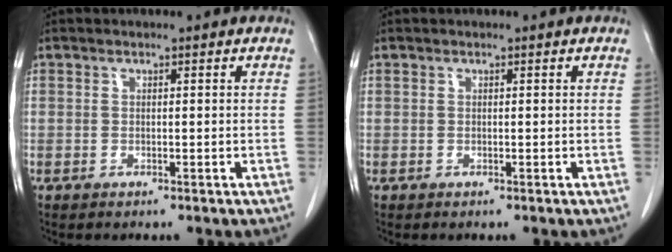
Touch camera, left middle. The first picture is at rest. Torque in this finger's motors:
{"motor_torque": [0.84, -0.91, -0.02, 0.01]}